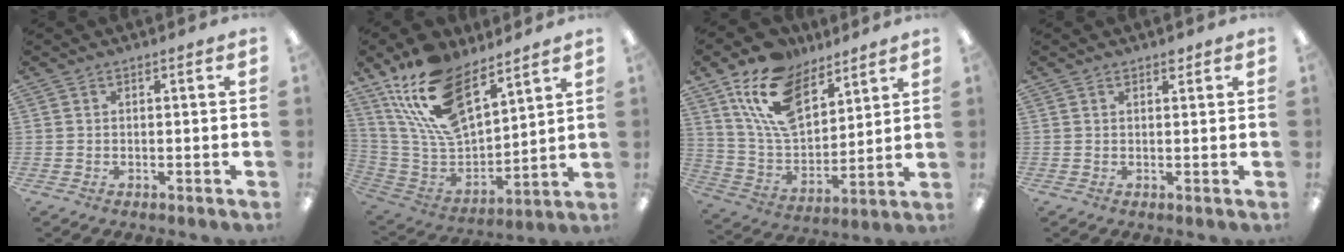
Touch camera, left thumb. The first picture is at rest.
{"total": 20.6, "force": [13.3, 10.0, 12.2], "torque": [-0.256, -0.067, 0.246]}
{"total": 17.4, "force": [11.0, 9.6, 9.4], "torque": [-0.190, -0.040, 0.207]}
{"total": 1.3, "force": [1.0, 0.5, 0.6], "torque": [-0.004, -0.004, 0.017]}